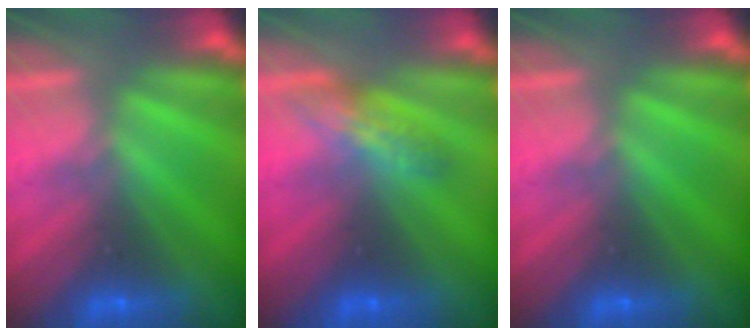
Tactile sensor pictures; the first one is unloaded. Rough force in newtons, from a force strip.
{"total": 2.5}
{"total": 0.0}